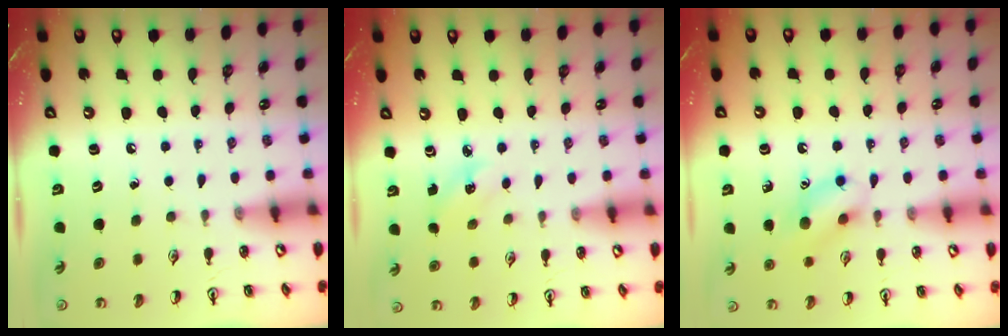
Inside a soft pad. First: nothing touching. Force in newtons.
{"total": 2.5, "press": 2.4, "slide": 0.9}
{"total": 11.0, "press": 10.9, "slide": 0.8}